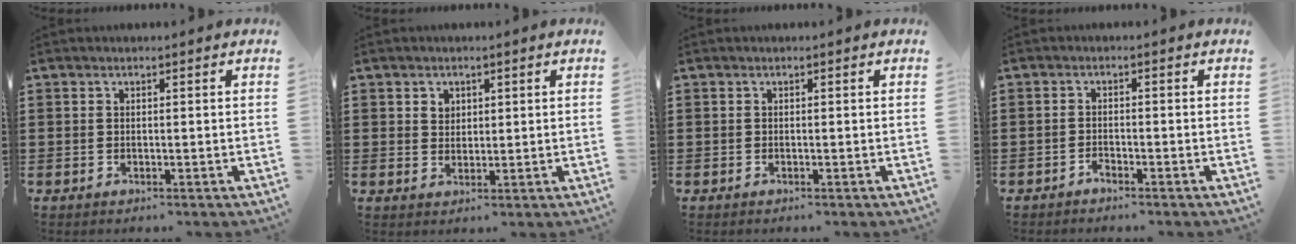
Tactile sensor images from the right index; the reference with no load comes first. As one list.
[{"total": 1.9, "force": [1.1, 1.5, 0.3], "torque": [-0.012, 0.007, 0.021]}, {"total": 0.0}, {"total": 1.1, "force": [-1.1, 0.2, 0.3], "torque": [-0.011, 0.000, -0.021]}]